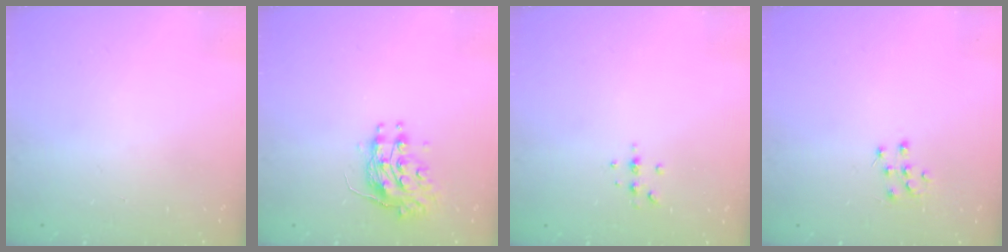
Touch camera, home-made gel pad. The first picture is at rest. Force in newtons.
{"total": 10.0, "press": 10.0, "slide": 0.0}
{"total": 4.1, "press": 3.7, "slide": 1.7}
{"total": 7.2, "press": 7.1, "slide": 0.7}